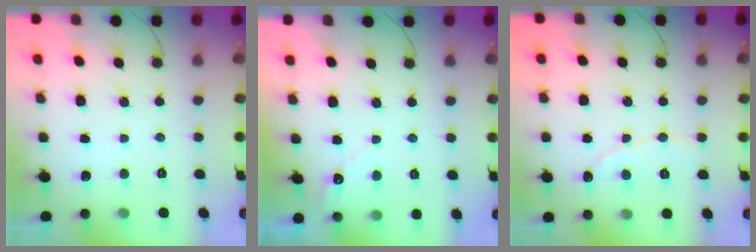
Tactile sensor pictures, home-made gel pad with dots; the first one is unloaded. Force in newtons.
{"total": 2.9, "press": 2.9, "slide": 0.1}
{"total": 1.9, "press": 1.8, "slide": 0.2}